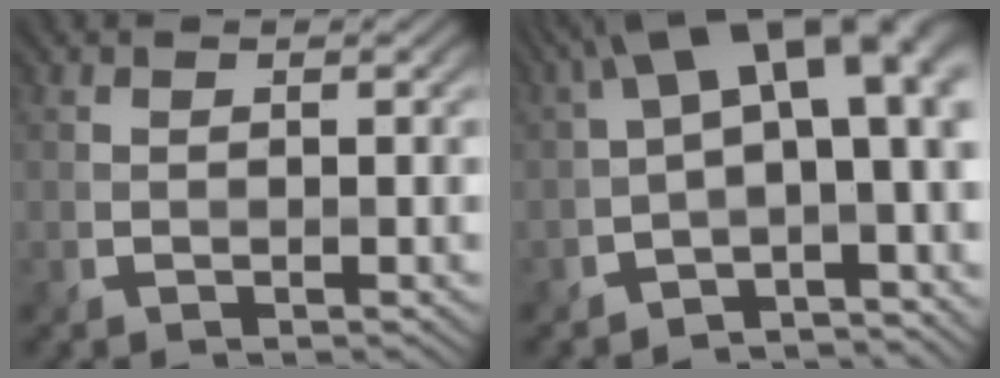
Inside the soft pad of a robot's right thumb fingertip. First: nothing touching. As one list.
[{"total": 14.3, "force": [1.1, 7.0, 12.4], "torque": [-0.180, 0.011, 0.029]}]